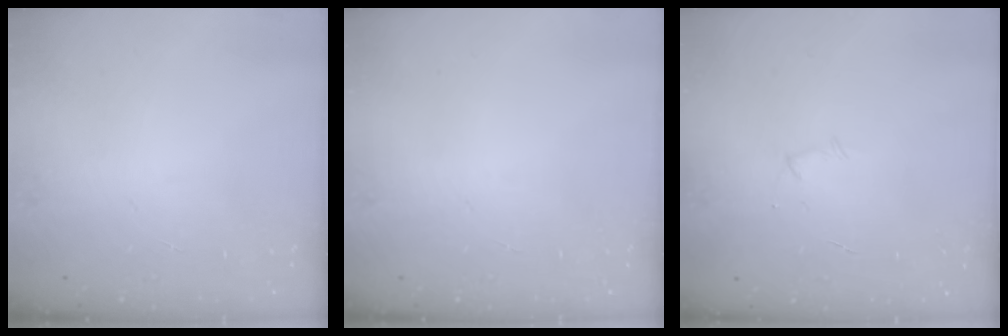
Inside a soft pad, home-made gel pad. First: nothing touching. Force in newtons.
{"total": 0.0}
{"total": 4.0, "press": 3.9, "slide": 0.9}